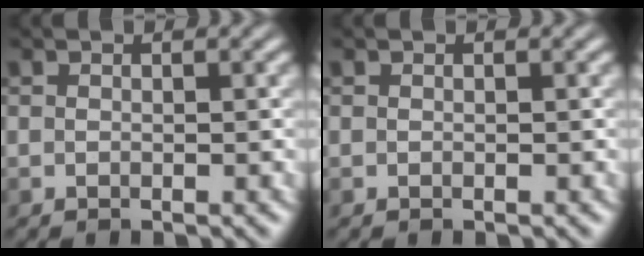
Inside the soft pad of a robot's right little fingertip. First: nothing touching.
{"total": 0.0}